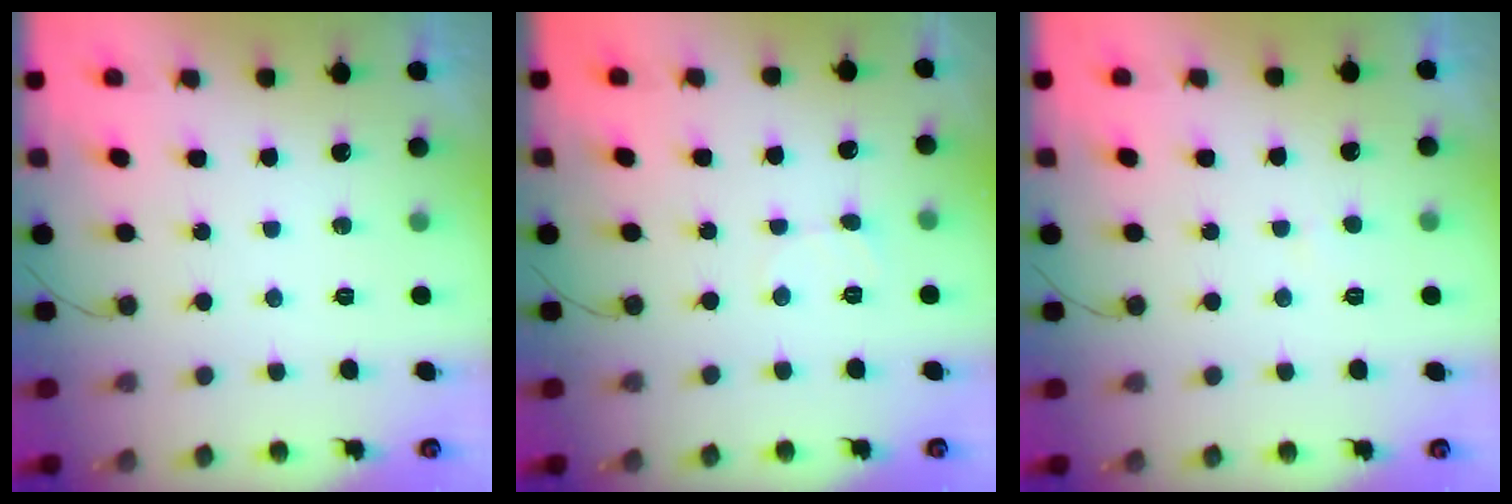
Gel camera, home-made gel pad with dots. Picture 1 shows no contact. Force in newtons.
{"total": 3.9, "press": 3.9, "slide": 0.4}
{"total": 1.6, "press": 1.6, "slide": 0.1}